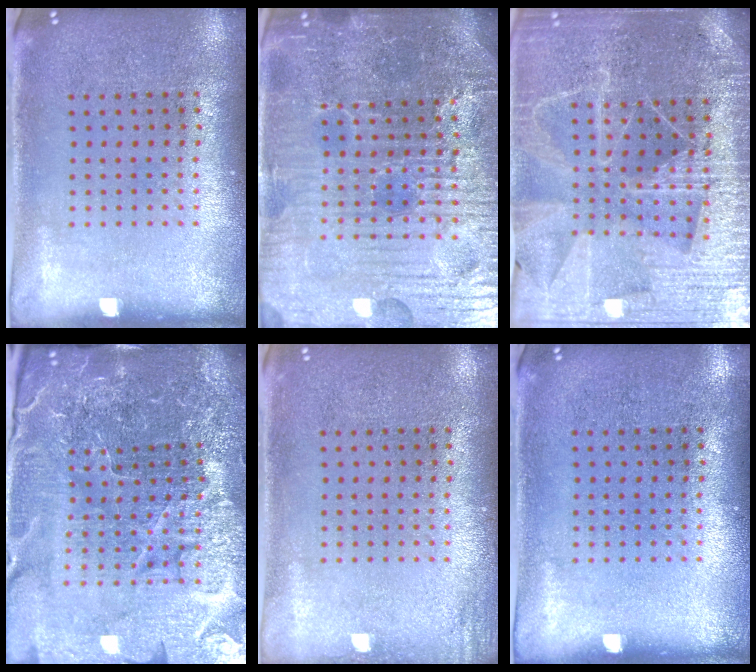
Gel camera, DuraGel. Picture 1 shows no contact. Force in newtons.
{"total": 6.1, "press": 5.7, "slide": 2.3}
{"total": 4.9, "press": 4.5, "slide": 2.0}
{"total": 6.5, "press": 5.8, "slide": 3.0}
{"total": 1.2, "press": 1.2, "slide": 0.3}
{"total": 0.0}